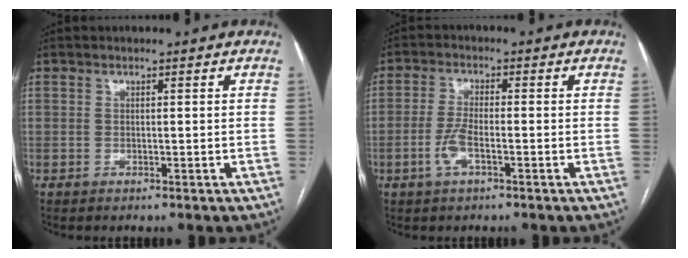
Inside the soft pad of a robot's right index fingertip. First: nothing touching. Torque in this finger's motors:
{"motor_torque": [0.52, -0.34, 0.12, 0.05]}